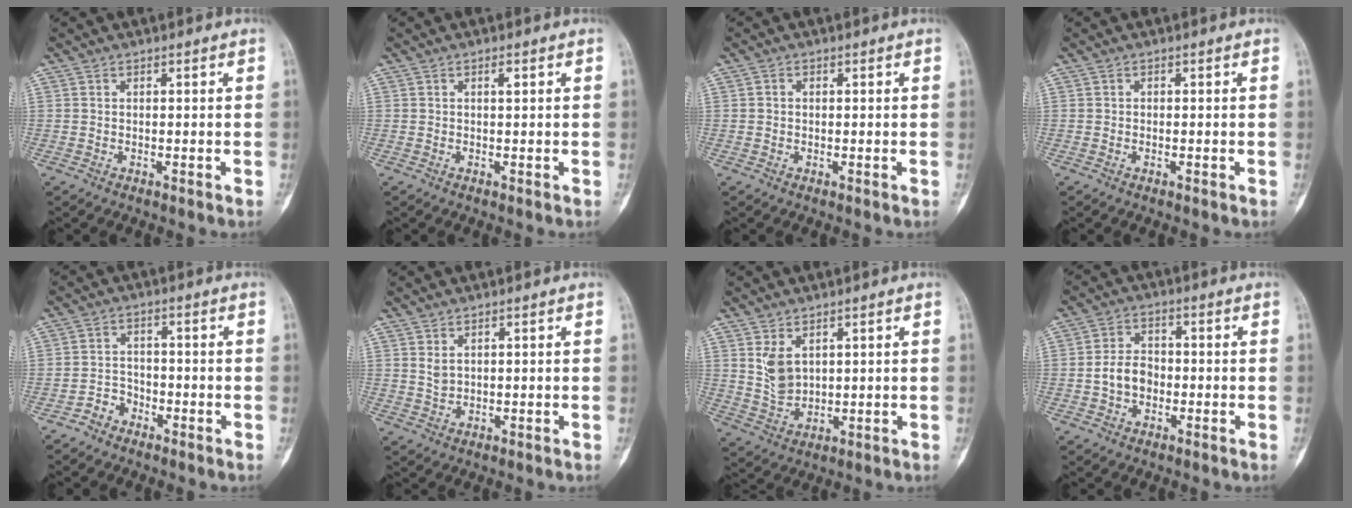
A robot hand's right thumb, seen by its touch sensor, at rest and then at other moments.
{"total": 0.9, "force": [0.3, 0.3, 0.8], "torque": [-0.009, 0.002, 0.003]}
{"total": 0.7, "force": [0.0, 0.6, 0.3], "torque": [0.001, 0.002, -0.003]}
{"total": 0.6, "force": [-0.3, 0.2, 0.4], "torque": [-0.008, 0.005, -0.004]}
{"total": 3.4, "force": [-2.3, 2.5, 0.5], "torque": [0.003, 0.021, -0.048]}
{"total": 1.8, "force": [0.8, 1.1, 1.3], "torque": [-0.022, -0.004, 0.021]}
{"total": 5.6, "force": [2.1, 3.6, 3.8], "torque": [-0.061, -0.016, 0.052]}
{"total": 5.7, "force": [-1.1, 4.3, 3.6], "torque": [-0.053, 0.020, -0.027]}